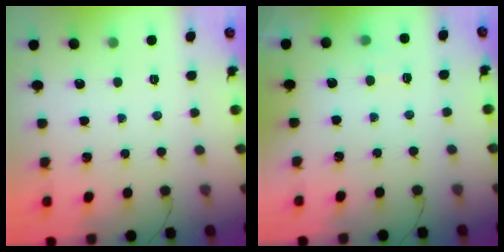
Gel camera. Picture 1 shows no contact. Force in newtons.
{"total": 6.2, "press": 6.0, "slide": 1.7}